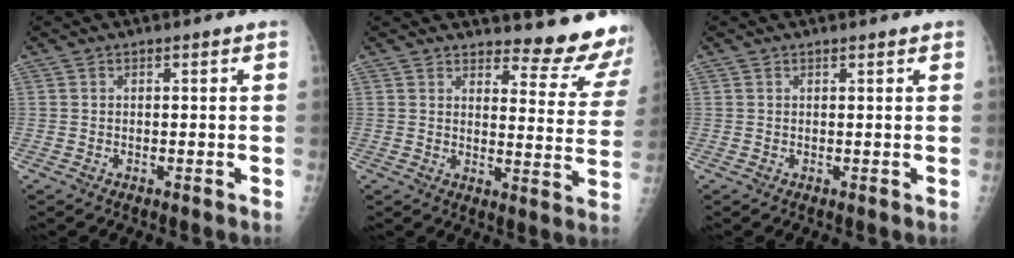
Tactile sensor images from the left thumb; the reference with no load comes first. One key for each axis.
{"total": 13.7, "fx": 12.9, "fy": 2.1, "fz": 4.2, "tx": -0.023, "ty": -0.151, "tz": 0.147}
{"total": 0.6, "fx": 0.5, "fy": 0.1, "fz": 0.3, "tx": -0.005, "ty": -0.002, "tz": 0.009}